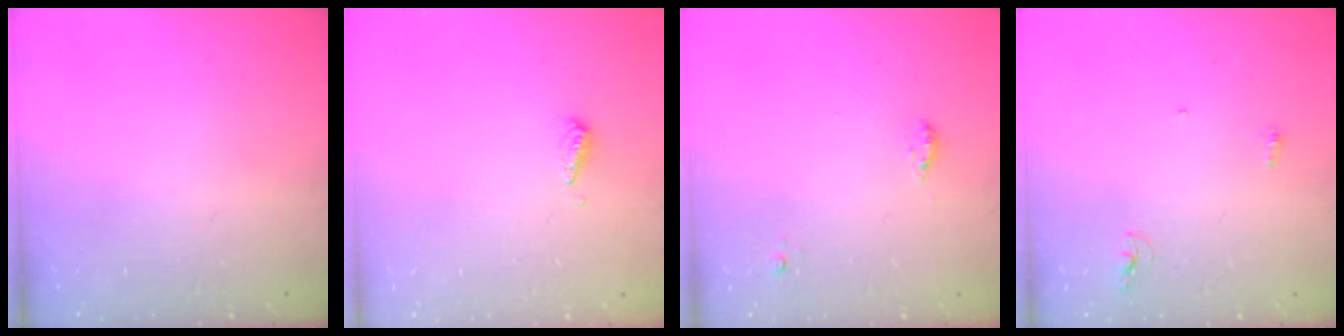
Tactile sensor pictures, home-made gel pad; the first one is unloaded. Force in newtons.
{"total": 3.0, "press": 3.0, "slide": 0.2}
{"total": 5.3, "press": 5.0, "slide": 1.7}
{"total": 7.7, "press": 4.3, "slide": 6.3}